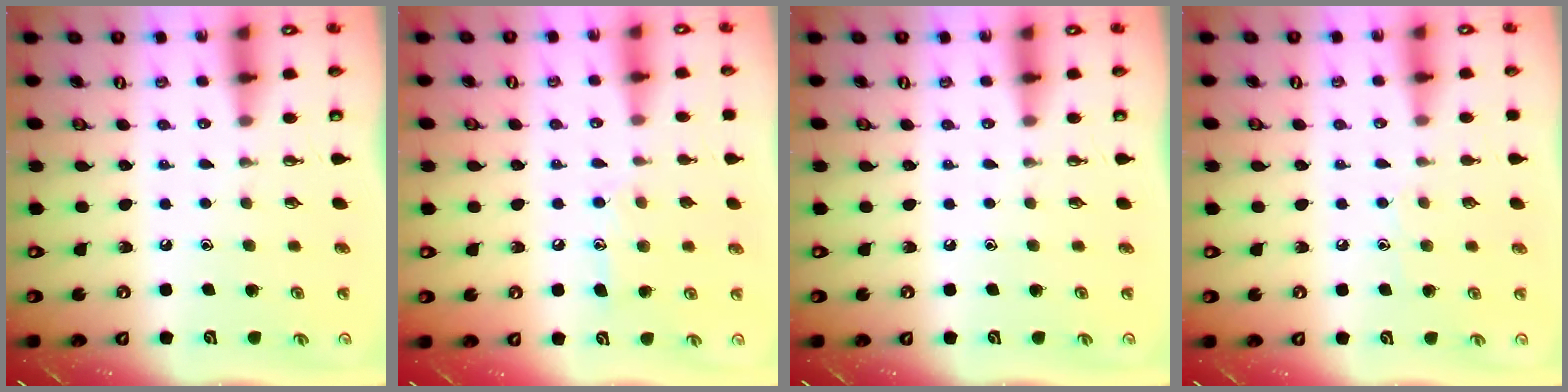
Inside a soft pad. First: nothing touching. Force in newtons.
{"total": 9.0, "press": 9.0, "slide": 0.6}
{"total": 0.0}
{"total": 6.2, "press": 6.1, "slide": 0.7}